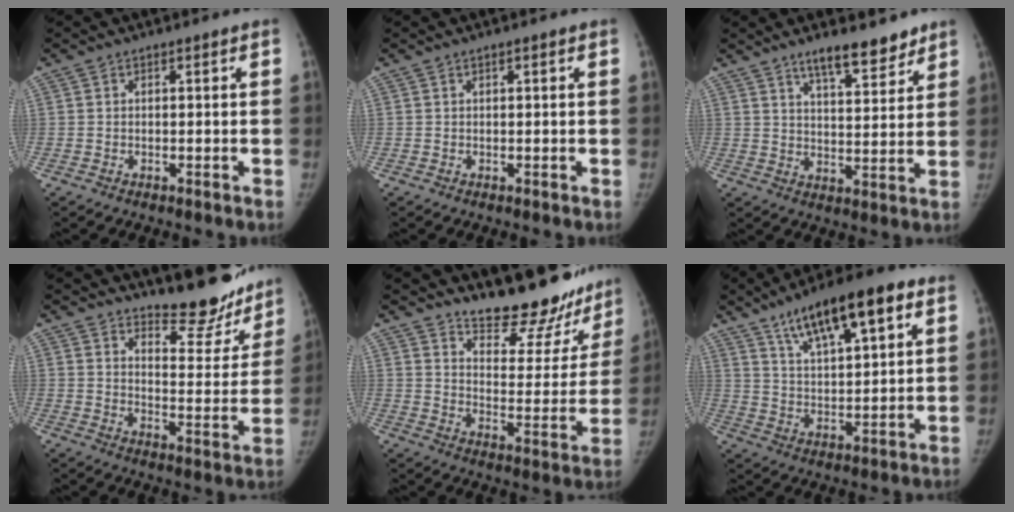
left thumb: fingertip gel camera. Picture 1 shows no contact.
{"total": 0.7, "force": [0.3, 0.1, 0.6], "torque": [-0.011, 0.002, 0.003]}
{"total": 9.3, "force": [7.2, 2.8, 5.2], "torque": [-0.053, -0.051, 0.114]}
{"total": 14.2, "force": [12.7, 4.6, 4.3], "torque": [-0.014, -0.110, 0.166]}
{"total": 18.8, "force": [16.9, 6.2, 5.6], "torque": [-0.018, -0.132, 0.220]}
{"total": 16.5, "force": [9.1, 5.3, 12.7], "torque": [-0.181, -0.023, 0.151]}